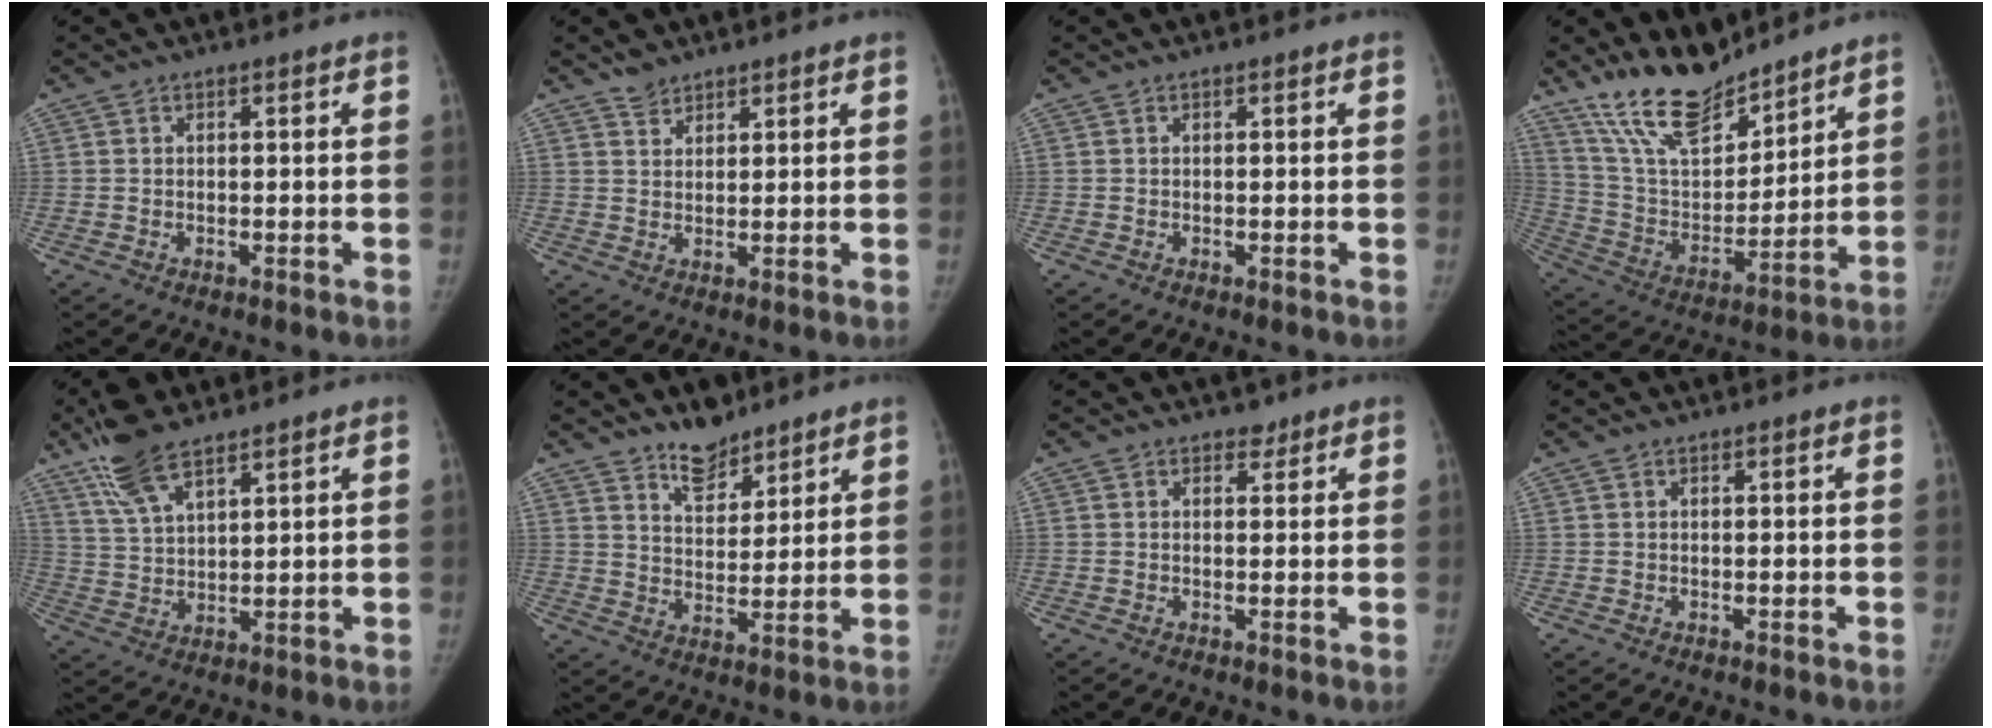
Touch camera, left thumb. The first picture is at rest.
{"total": 2.7, "force": [2.3, 1.3, 0.4], "torque": [0.005, -0.012, 0.041]}
{"total": 0.0}
{"total": 16.6, "force": [13.9, 5.6, 7.1], "torque": [-0.095, -0.079, 0.266]}
{"total": 10.2, "force": [7.3, 3.7, 6.0], "torque": [-0.108, -0.024, 0.147]}
{"total": 7.8, "force": [6.3, 3.6, 2.8], "torque": [-0.021, -0.049, 0.109]}
{"total": 1.5, "force": [1.1, 1.0, 0.2], "torque": [0.009, -0.006, 0.011]}
{"total": 0.0}